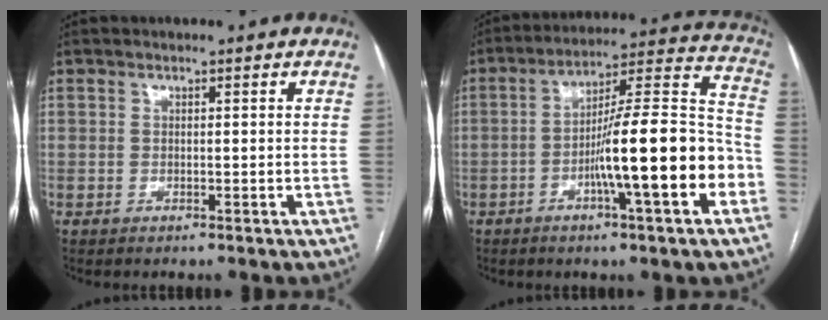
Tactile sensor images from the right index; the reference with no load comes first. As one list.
[{"total": 18.1, "force": [-5.4, 1.0, 17.2], "torque": [-0.257, 0.012, -0.086]}]